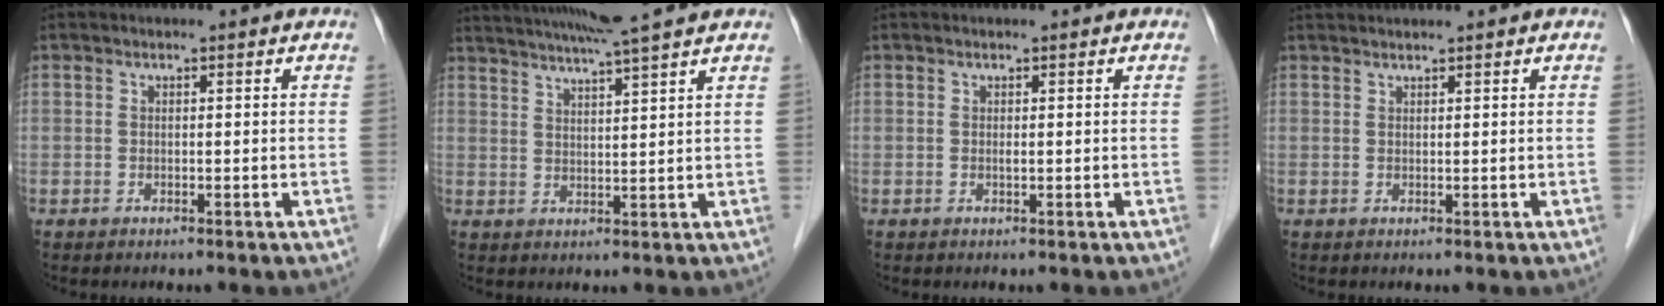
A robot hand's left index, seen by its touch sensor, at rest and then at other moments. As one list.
[{"total": 10.7, "force": [9.3, -1.2, 5.2], "torque": [-0.094, 0.016, 0.135]}, {"total": 0.6, "force": [0.4, 0.0, 0.5], "torque": [-0.008, 0.006, 0.006]}, {"total": 3.6, "force": [3.3, -0.2, 1.2], "torque": [-0.011, 0.031, 0.054]}]